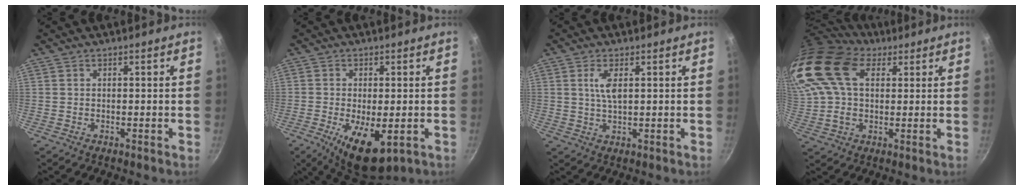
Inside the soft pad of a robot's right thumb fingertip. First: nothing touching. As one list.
[{"total": 10.3, "force": [-3.3, 4.5, 8.7], "torque": [-0.138, -0.009, -0.041]}, {"total": 3.4, "force": [1.1, 1.3, 2.9], "torque": [-0.053, -0.007, 0.024]}, {"total": 19.6, "force": [8.1, 12.3, 13.0], "torque": [-0.264, 0.014, 0.146]}]